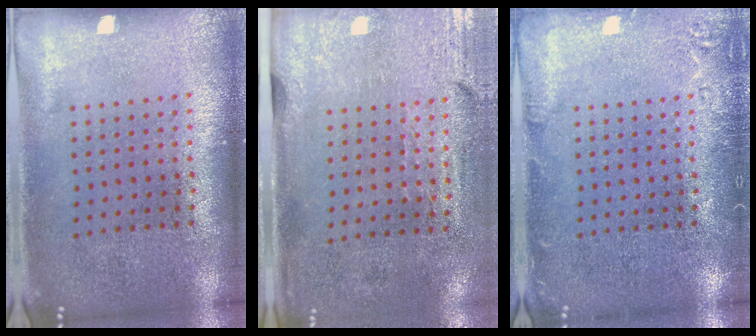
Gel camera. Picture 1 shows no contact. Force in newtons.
{"total": 3.0, "press": 2.5, "slide": 1.6}
{"total": 1.9, "press": 1.8, "slide": 0.3}